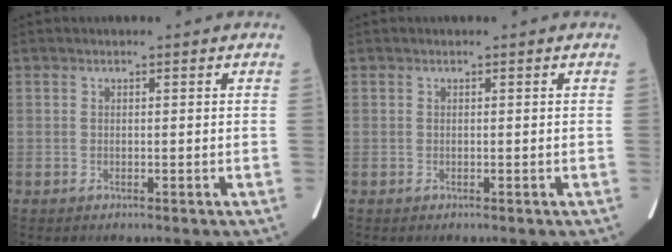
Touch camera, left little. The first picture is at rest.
{"total": 0.0}